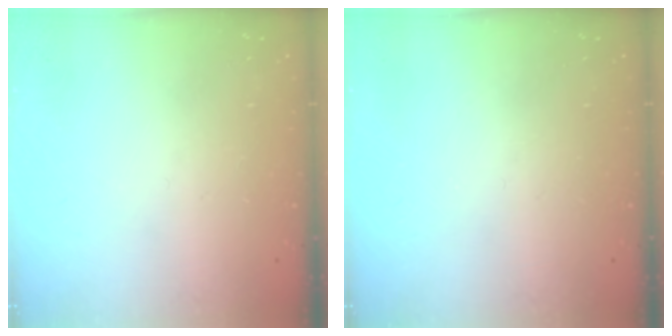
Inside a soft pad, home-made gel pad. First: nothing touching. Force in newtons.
{"total": 0.0}